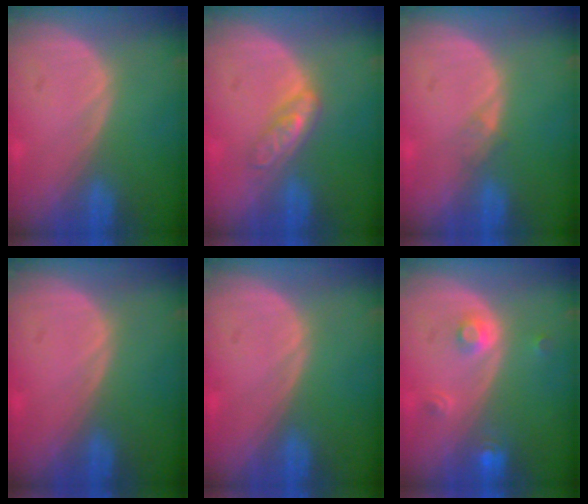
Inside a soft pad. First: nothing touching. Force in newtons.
{"total": 4.6, "press": 4.0, "slide": 2.2}
{"total": 1.1, "press": 1.0, "slide": 0.1}
{"total": 0.0}
{"total": 0.0}
{"total": 3.0, "press": 2.8, "slide": 1.2}